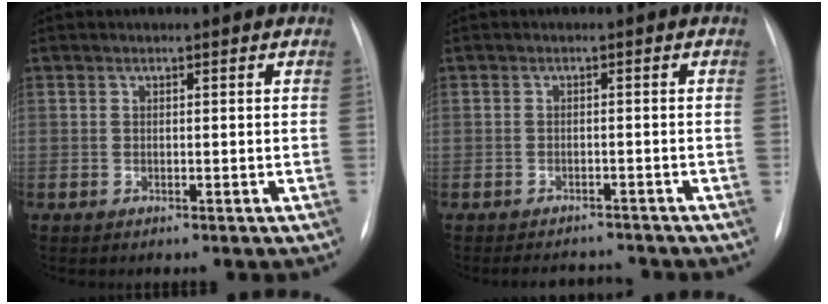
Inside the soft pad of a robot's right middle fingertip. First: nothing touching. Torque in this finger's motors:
{"motor_torque": [0.35, -0.53, -0.02, 0.00]}